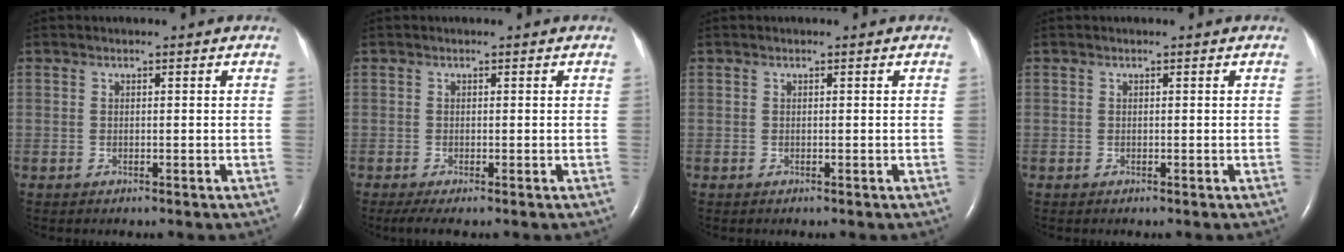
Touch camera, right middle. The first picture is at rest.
{"total": 2.0, "force": [-1.3, 0.2, 1.5], "torque": [-0.034, -0.010, -0.027]}
{"total": 0.0}
{"total": 0.0}